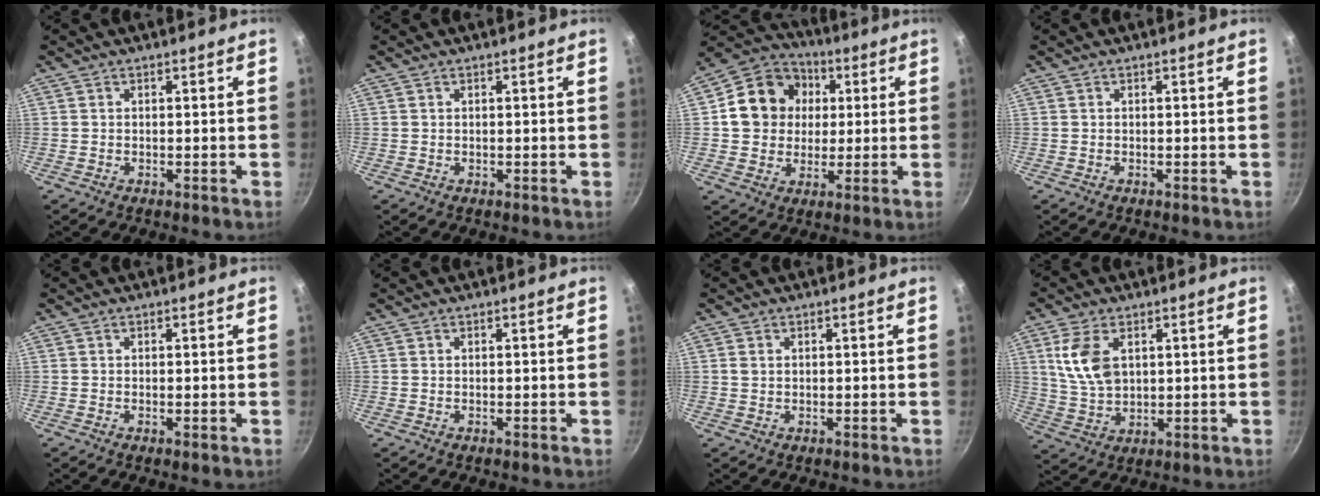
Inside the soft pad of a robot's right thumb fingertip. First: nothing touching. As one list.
[{"total": 0.0}, {"total": 14.4, "force": [2.4, 12.5, 6.7], "torque": [-0.089, 0.018, 0.030]}, {"total": 0.0}, {"total": 0.8, "force": [-0.2, 0.2, 0.7], "torque": [-0.012, -0.001, -0.004]}, {"total": 0.0}, {"total": 1.3, "force": [0.4, 1.0, 0.6], "torque": [-0.011, 0.002, 0.007]}, {"total": 9.5, "force": [3.0, 5.8, 6.9], "torque": [-0.129, -0.017, 0.064]}]